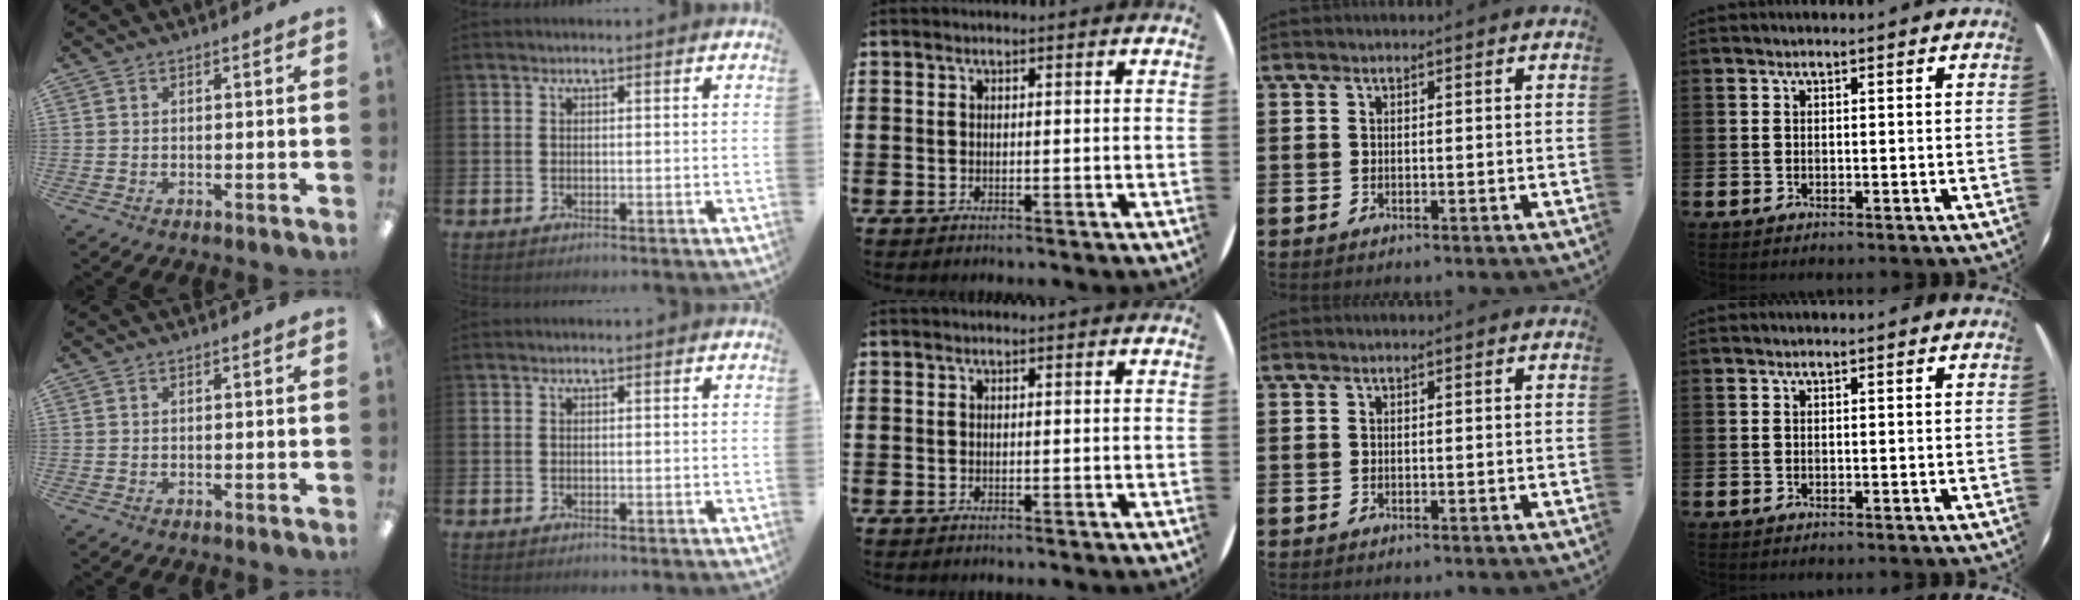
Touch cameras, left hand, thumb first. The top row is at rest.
{}